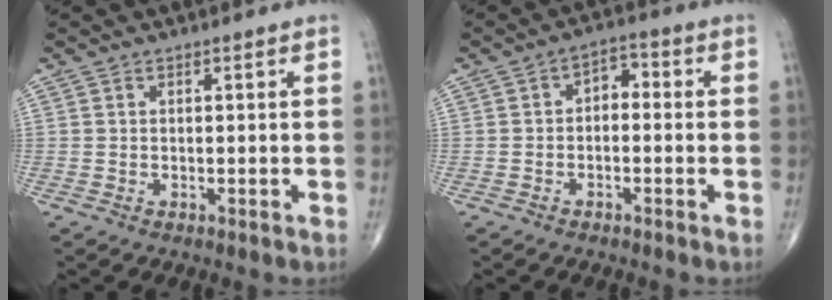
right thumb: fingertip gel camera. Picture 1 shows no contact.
{"total": 3.9, "force": [-0.3, 2.5, 2.9], "torque": [-0.027, 0.022, -0.018]}